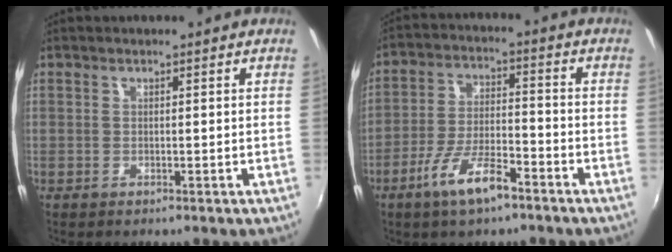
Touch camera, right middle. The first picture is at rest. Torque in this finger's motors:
{"motor_torque": [1.16, -0.98, 0.23, 0.07]}